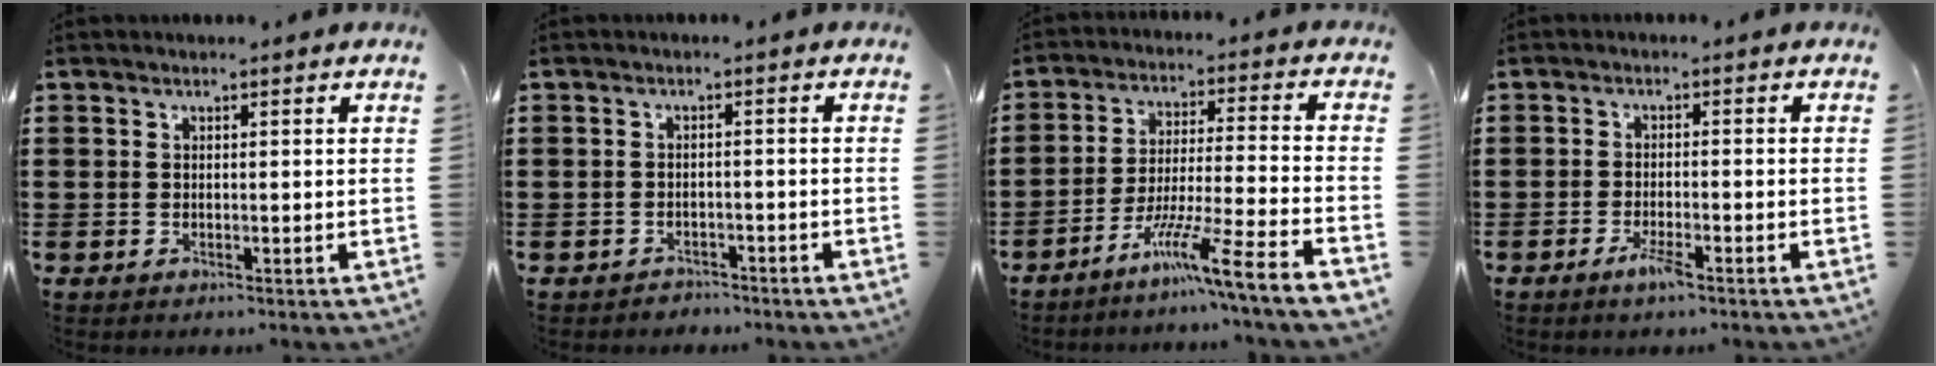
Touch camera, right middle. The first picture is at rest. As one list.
[{"total": 1.6, "force": [-1.6, 0.4, -0.1], "torque": [-0.006, 0.001, -0.036]}, {"total": 9.2, "force": [-6.9, -0.9, 6.0], "torque": [-0.111, -0.008, -0.137]}, {"total": 2.9, "force": [-1.7, 0.5, 2.3], "torque": [-0.044, -0.001, -0.033]}]